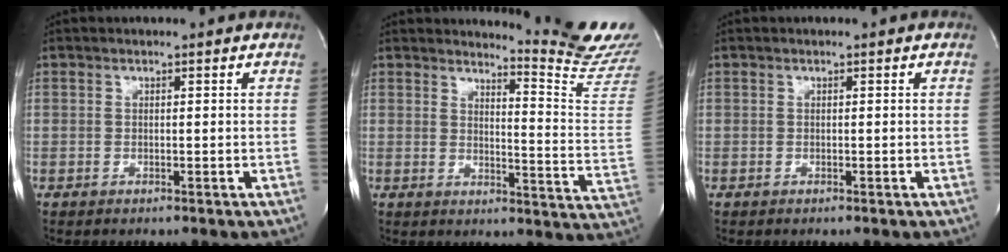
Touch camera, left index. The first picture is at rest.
{"total": 12.0, "force": [11.6, -2.8, 1.4], "torque": [-0.025, -0.143, 0.129]}
{"total": 0.0}